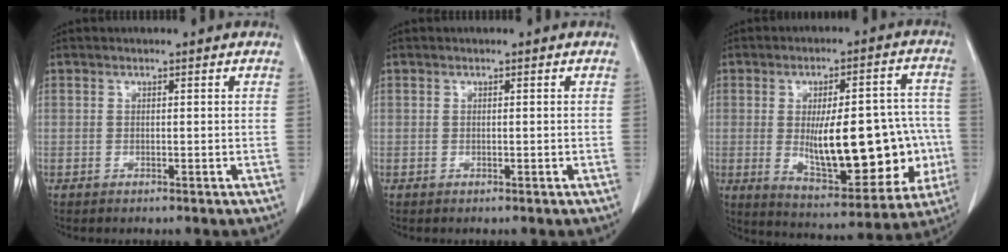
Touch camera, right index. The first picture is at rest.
{"total": 0.0}
{"total": 19.8, "force": [-2.5, 7.1, 18.3], "torque": [-0.241, 0.019, -0.012]}